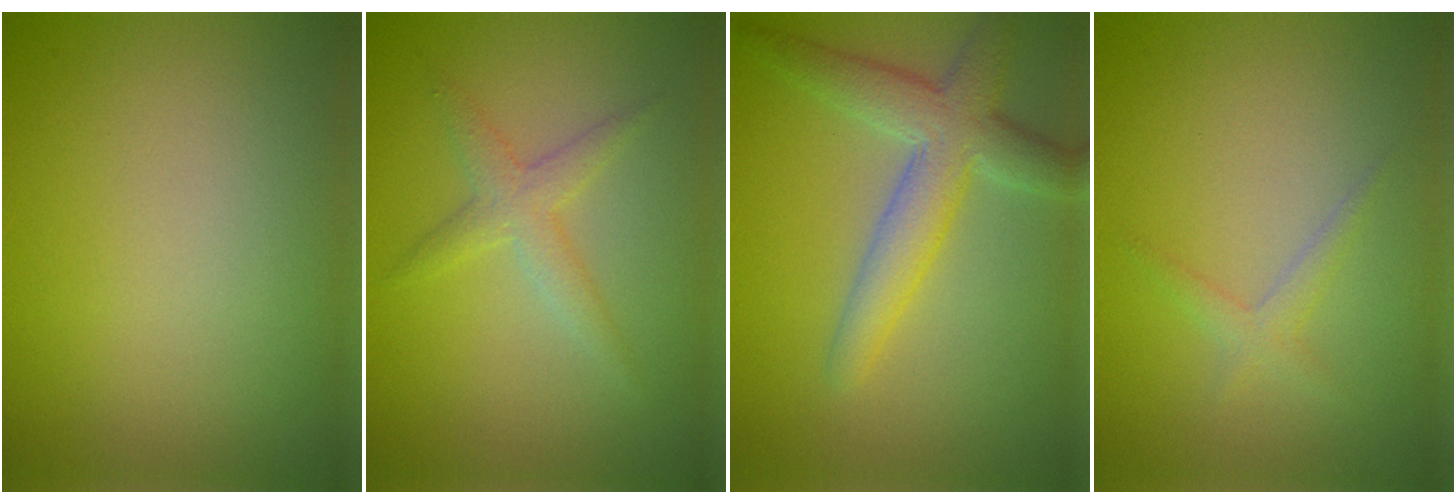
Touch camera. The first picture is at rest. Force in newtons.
{"total": 2.1, "press": 2.1, "slide": 0.1}
{"total": 4.9, "press": 4.9, "slide": 0.3}
{"total": 1.3, "press": 1.3, "slide": 0.2}